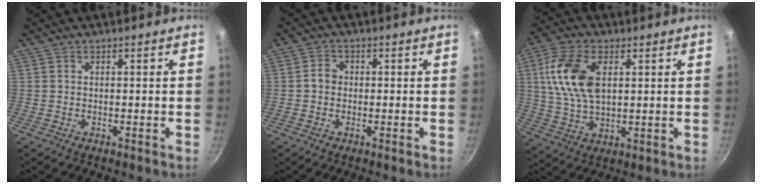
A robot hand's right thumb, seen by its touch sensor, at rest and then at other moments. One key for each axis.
{"total": 2.5, "fx": -0.2, "fy": 2.1, "fz": 1.2, "tx": -0.011, "ty": 0.010, "tz": -0.006}
{"total": 13.1, "fx": 3.1, "fy": 7.5, "fz": 10.2, "tx": -0.191, "ty": -0.001, "tz": 0.058}